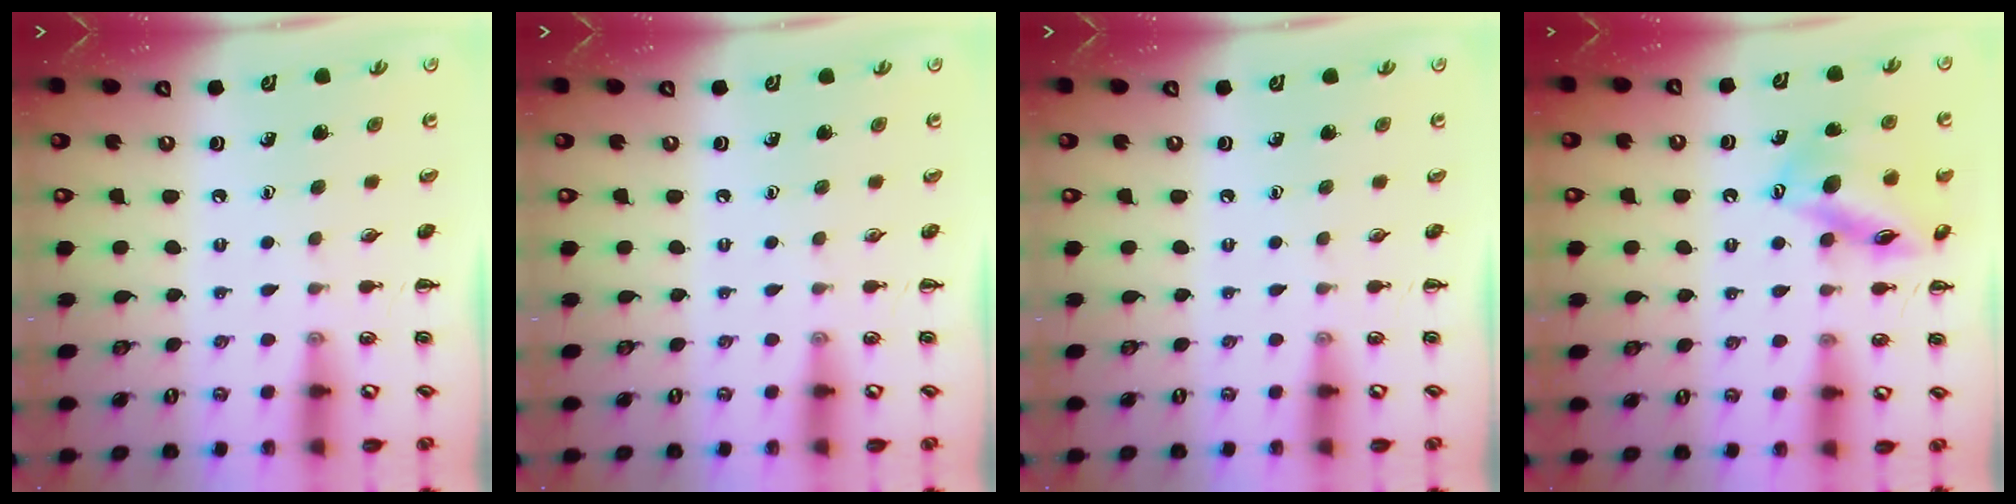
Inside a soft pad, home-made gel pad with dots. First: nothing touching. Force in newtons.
{"total": 0.0}
{"total": 0.0}
{"total": 16.0, "press": 15.8, "slide": 2.4}